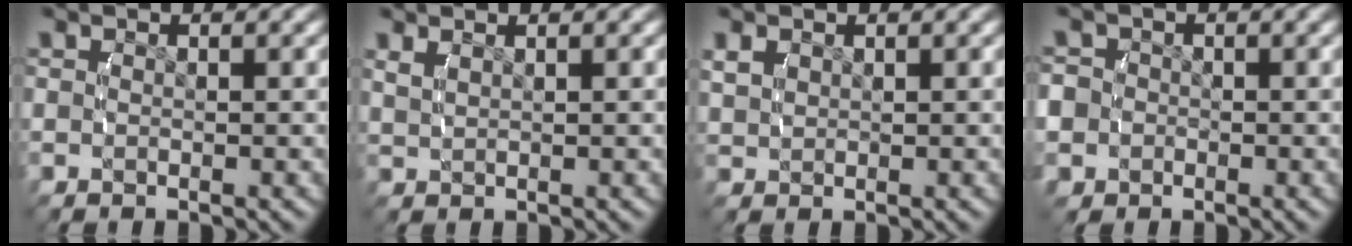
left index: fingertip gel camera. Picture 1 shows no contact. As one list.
[{"total": 1.0, "force": [0.9, -0.3, 0.4], "torque": [-0.009, 0.000, 0.028]}, {"total": 1.2, "force": [0.7, 0.7, 0.6], "torque": [-0.015, -0.005, 0.026]}, {"total": 5.6, "force": [-1.5, 5.1, 1.7], "torque": [-0.047, -0.024, -0.023]}]